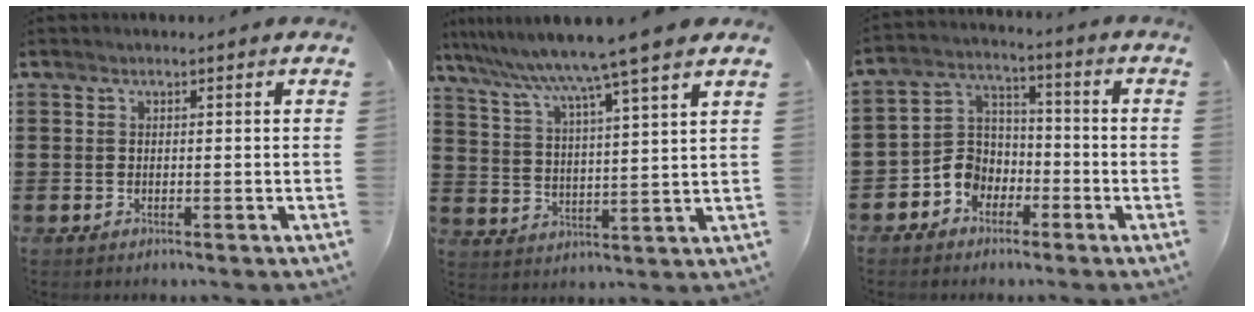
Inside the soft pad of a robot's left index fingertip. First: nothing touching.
{"total": 7.5, "force": [6.3, -2.0, 3.6], "torque": [-0.095, -0.047, 0.097]}
{"total": 6.0, "force": [-2.9, 5.0, 1.6], "torque": [-0.062, 0.005, -0.063]}